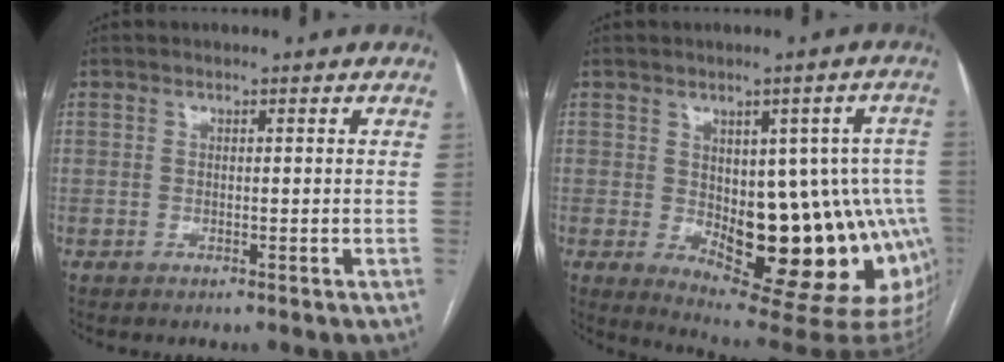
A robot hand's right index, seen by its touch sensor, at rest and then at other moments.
{"total": 19.5, "force": [-3.0, 7.5, 17.8], "torque": [-0.164, 0.018, -0.012]}